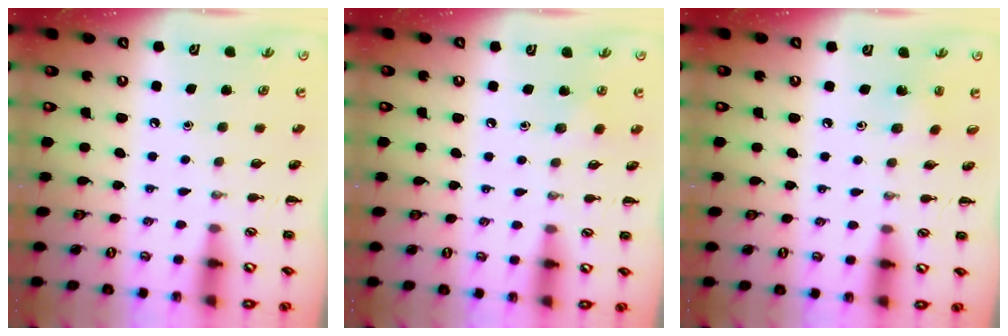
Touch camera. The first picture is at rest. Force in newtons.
{"total": 6.2, "press": 5.9, "slide": 1.8}
{"total": 2.6, "press": 2.5, "slide": 0.8}